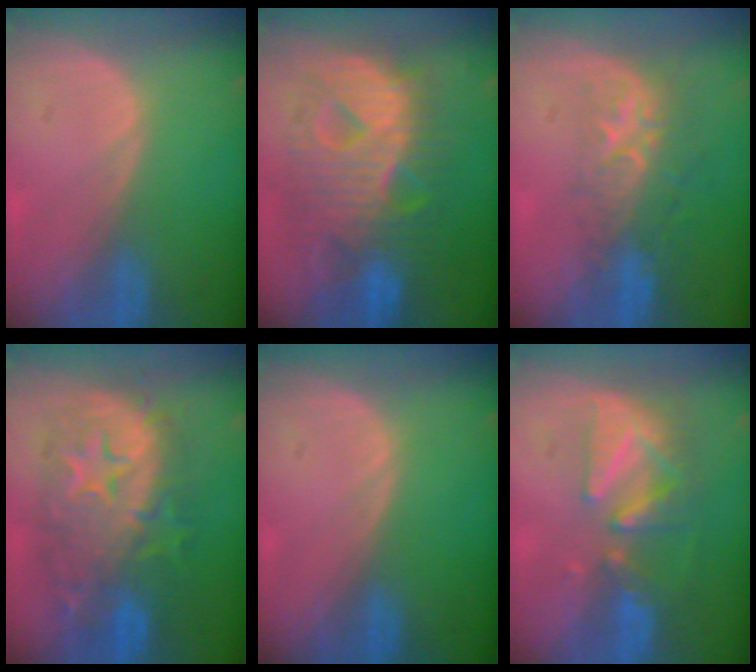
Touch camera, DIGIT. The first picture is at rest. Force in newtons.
{"total": 12.4, "press": 12.4, "slide": 1.4}
{"total": 8.9, "press": 7.2, "slide": 5.2}
{"total": 12.6, "press": 12.6, "slide": 1.0}
{"total": 0.0}
{"total": 8.4, "press": 7.8, "slide": 3.1}